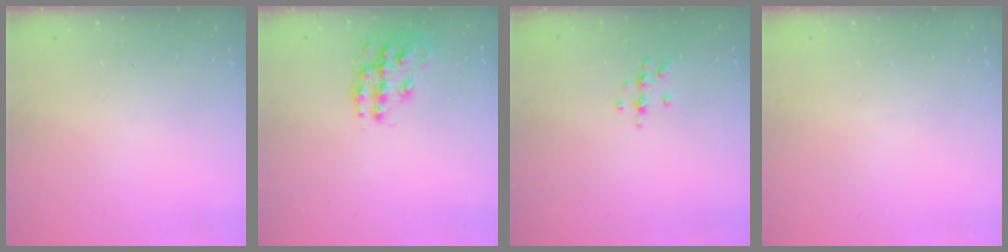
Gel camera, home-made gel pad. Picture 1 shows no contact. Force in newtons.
{"total": 13.3, "press": 13.3, "slide": 0.7}
{"total": 5.5, "press": 5.2, "slide": 1.6}
{"total": 0.0}